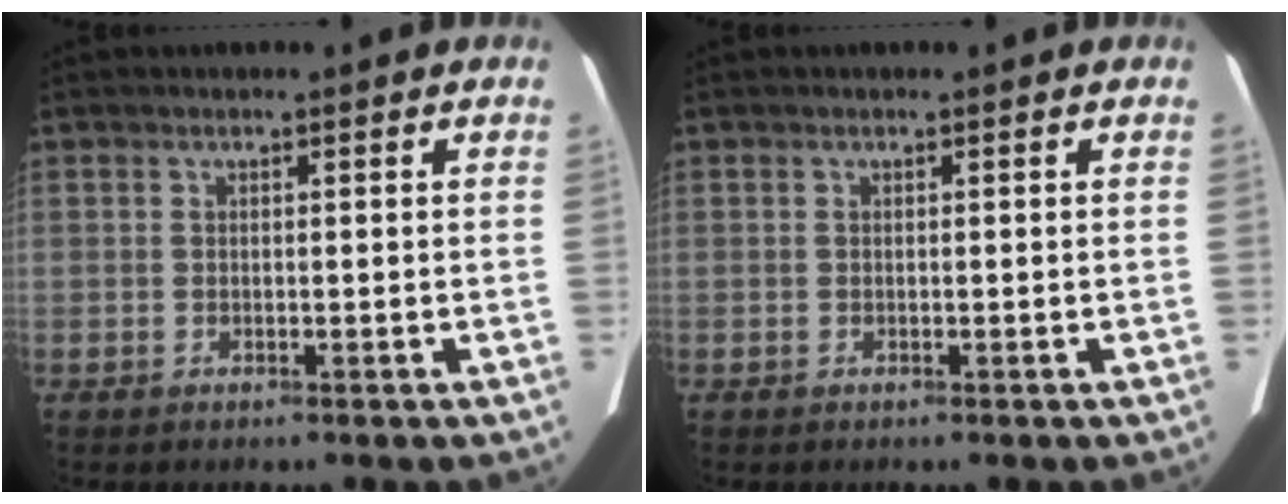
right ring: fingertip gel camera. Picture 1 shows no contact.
{"total": 0.0}